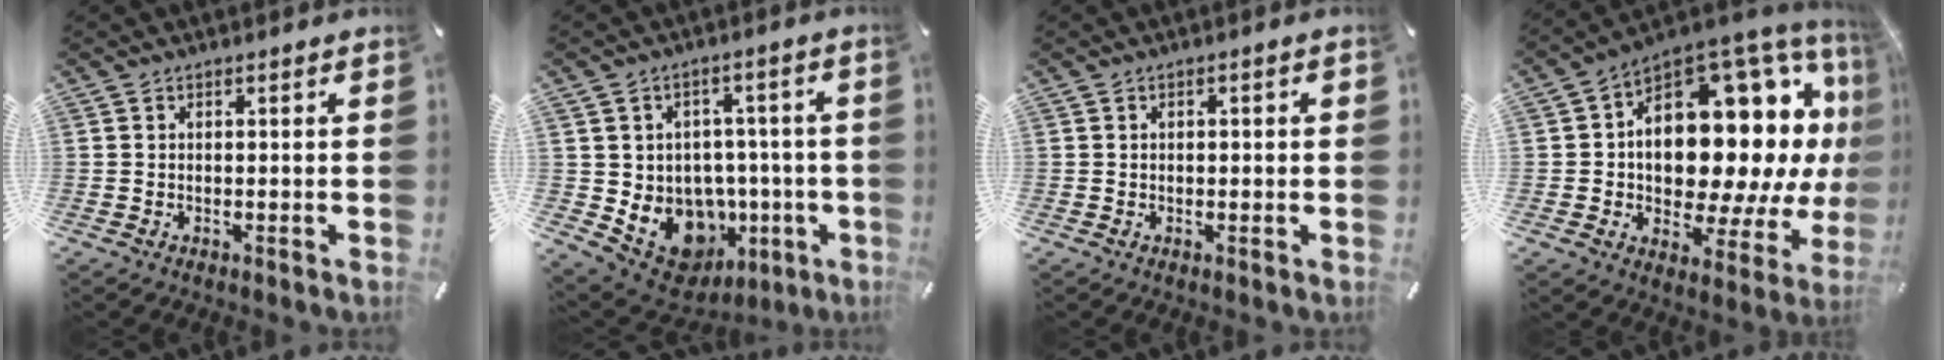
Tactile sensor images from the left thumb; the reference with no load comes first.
{"total": 12.8, "force": [-3.9, 10.8, 5.6], "torque": [-0.075, 0.000, -0.051]}
{"total": 1.1, "force": [-0.1, 0.5, 0.9], "torque": [-0.016, 0.003, -0.003]}
{"total": 21.5, "force": [4.2, 13.3, 16.4], "torque": [-0.217, -0.066, 0.076]}